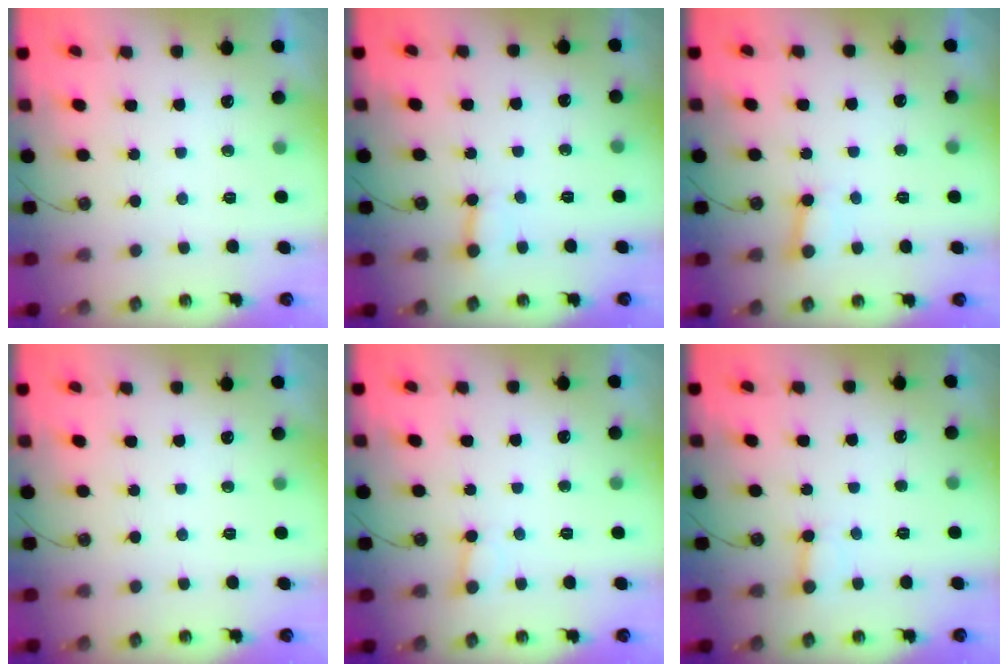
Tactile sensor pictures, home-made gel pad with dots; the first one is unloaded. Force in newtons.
{"total": 3.0, "press": 2.9, "slide": 0.3}
{"total": 4.7, "press": 4.6, "slide": 0.9}
{"total": 0.0}
{"total": 4.9, "press": 4.9, "slide": 0.5}
{"total": 2.6, "press": 2.6, "slide": 0.4}